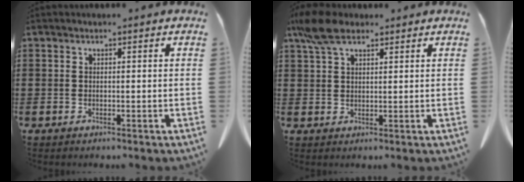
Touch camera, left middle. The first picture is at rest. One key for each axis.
{"total": 6.0, "fx": 3.9, "fy": 2.4, "fz": 3.8, "tx": -0.094, "ty": 0.000, "tz": 0.073}